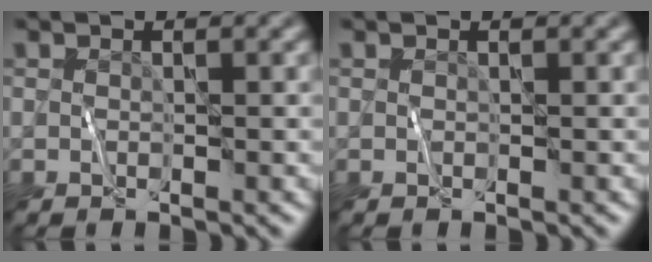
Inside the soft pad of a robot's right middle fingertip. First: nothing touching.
{"total": 0.0}